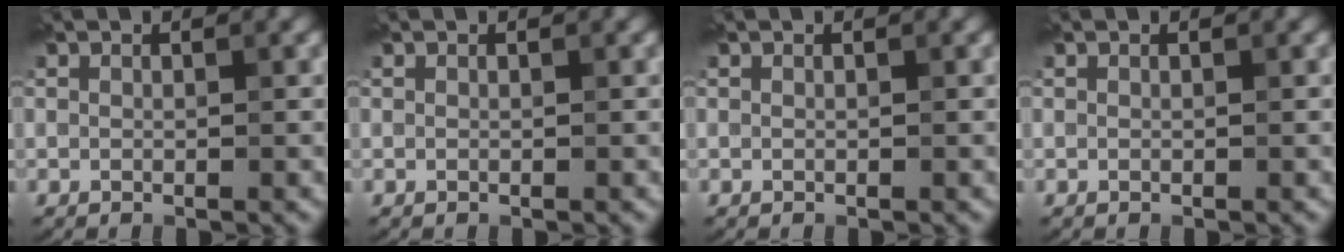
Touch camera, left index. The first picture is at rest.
{"total": 0.0}
{"total": 0.0}
{"total": 0.0}